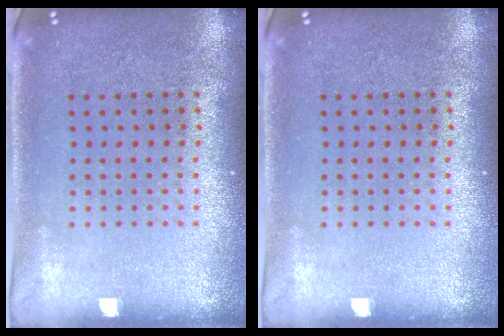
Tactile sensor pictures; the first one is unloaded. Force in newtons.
{"total": 0.0}